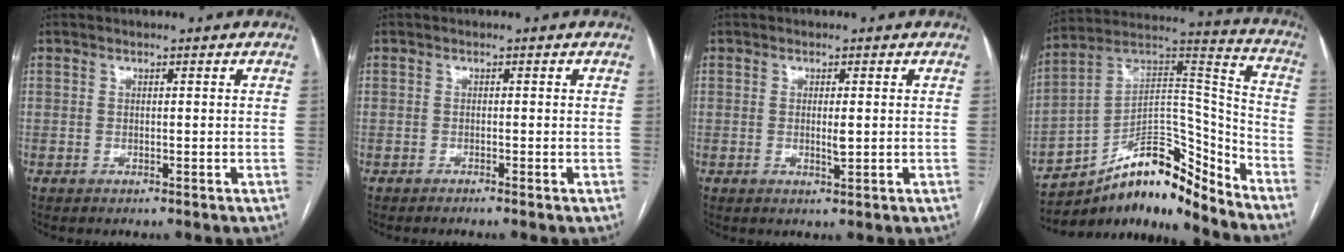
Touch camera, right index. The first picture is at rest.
{"total": 0.9, "force": [-0.8, -0.3, 0.3], "torque": [-0.006, 0.003, -0.015]}
{"total": 1.8, "force": [0.0, 0.3, 1.7], "torque": [-0.030, -0.003, 0.001]}
{"total": 16.4, "force": [-12.5, 5.1, 9.3], "torque": [-0.143, 0.068, -0.208]}